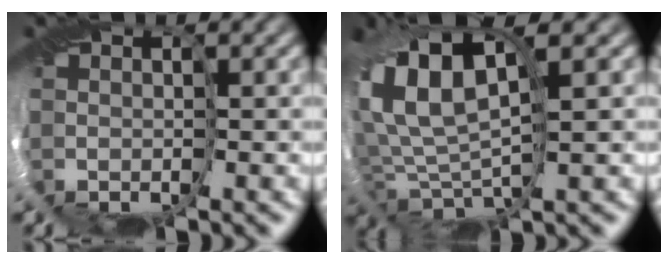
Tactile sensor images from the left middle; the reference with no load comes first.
{"total": 9.1, "force": [3.1, 4.0, 7.6], "torque": [-0.170, 0.012, 0.058]}